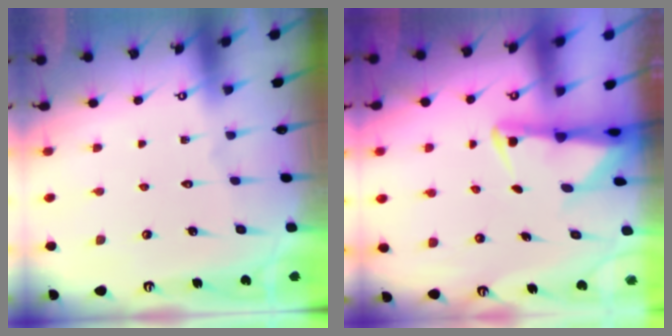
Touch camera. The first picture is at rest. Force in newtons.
{"total": 2.5, "press": 2.4, "slide": 0.5}